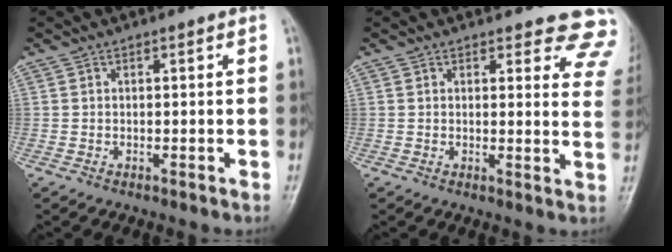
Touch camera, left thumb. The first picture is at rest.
{"total": 10.5, "force": [9.8, 3.3, 2.2], "torque": [0.032, -0.067, 0.075]}